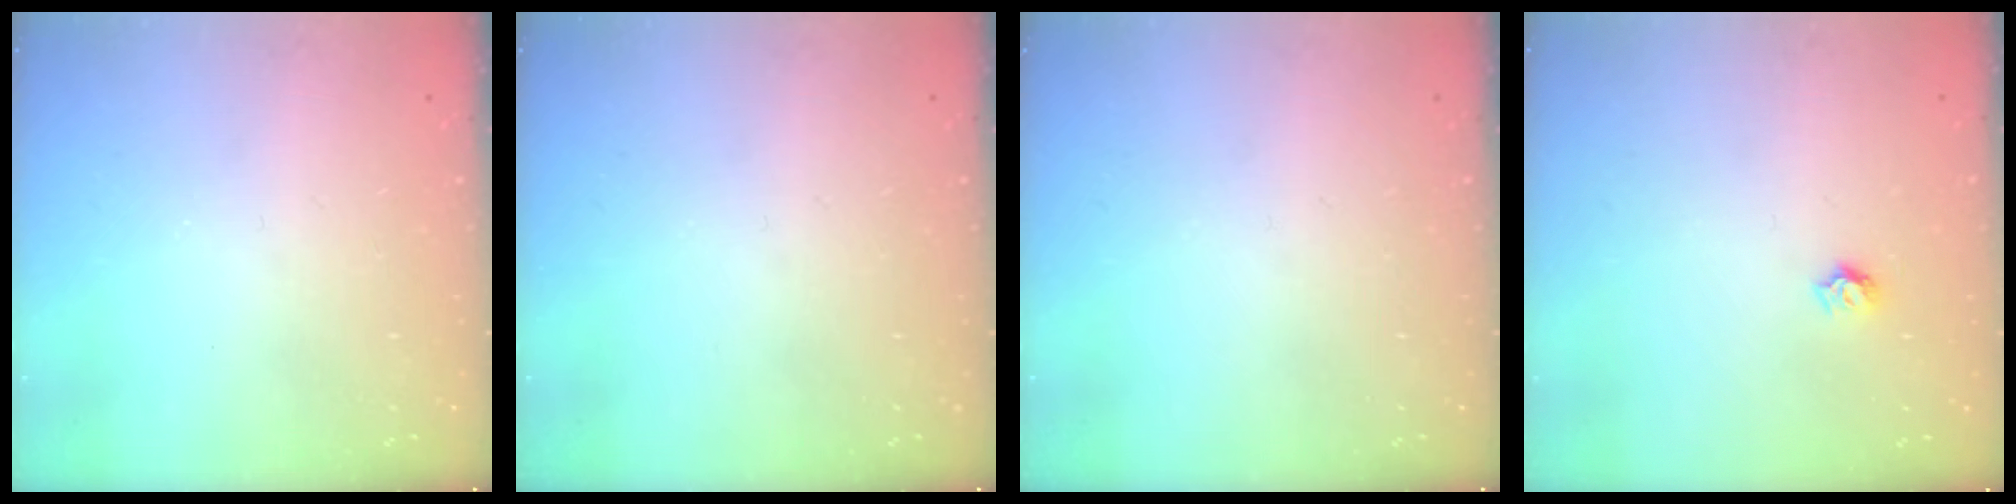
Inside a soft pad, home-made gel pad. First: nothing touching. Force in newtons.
{"total": 0.0}
{"total": 0.0}
{"total": 5.1, "press": 5.1, "slide": 0.4}